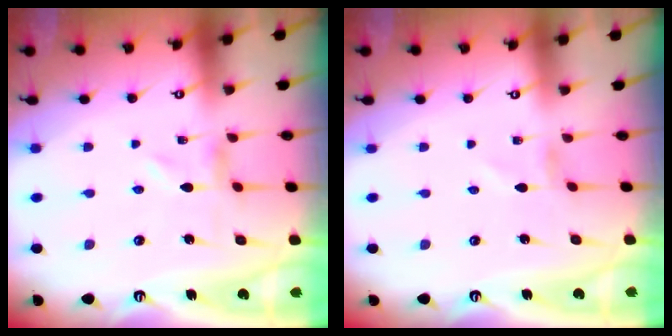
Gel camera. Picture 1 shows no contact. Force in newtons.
{"total": 0.9, "press": 0.8, "slide": 0.1}